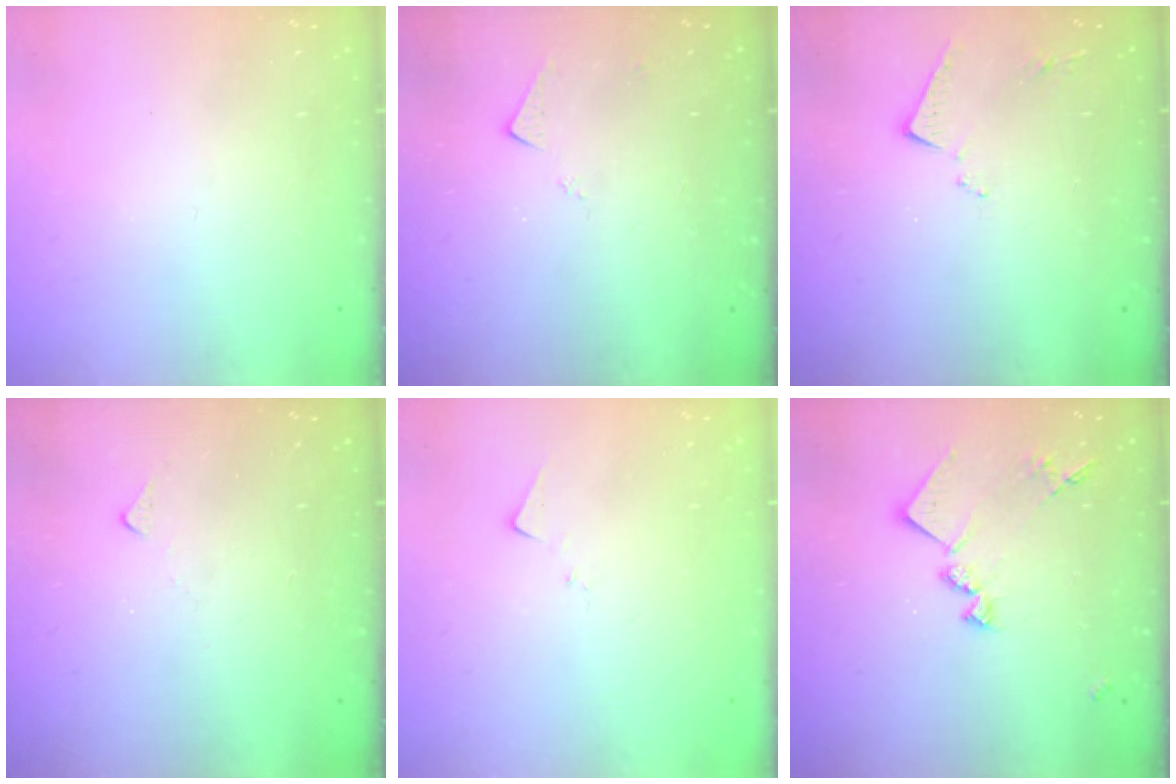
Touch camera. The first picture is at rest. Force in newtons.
{"total": 3.5, "press": 3.4, "slide": 0.5}
{"total": 8.0, "press": 8.0, "slide": 0.1}
{"total": 4.6, "press": 4.6, "slide": 0.6}
{"total": 7.3, "press": 7.3, "slide": 0.2}
{"total": 13.5, "press": 13.5, "slide": 0.6}